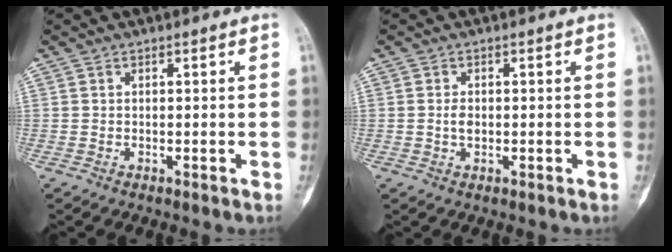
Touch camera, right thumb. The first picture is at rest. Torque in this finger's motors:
{"motor_torque": [0.59, 0.55, 0.19, -0.47, 0.13]}